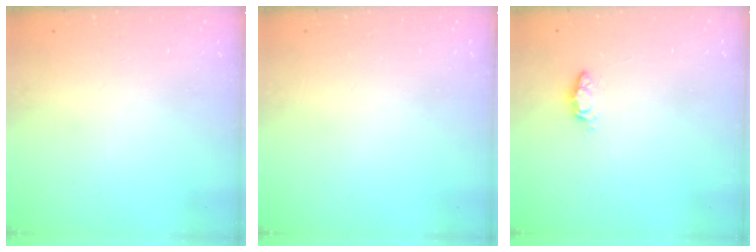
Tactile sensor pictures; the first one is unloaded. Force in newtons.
{"total": 0.0}
{"total": 3.5, "press": 3.5, "slide": 0.4}